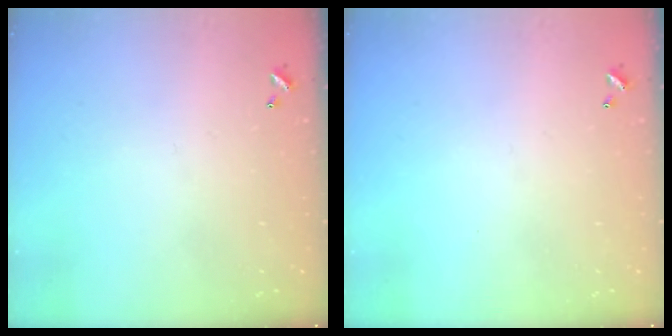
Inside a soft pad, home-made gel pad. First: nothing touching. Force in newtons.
{"total": 0.0}